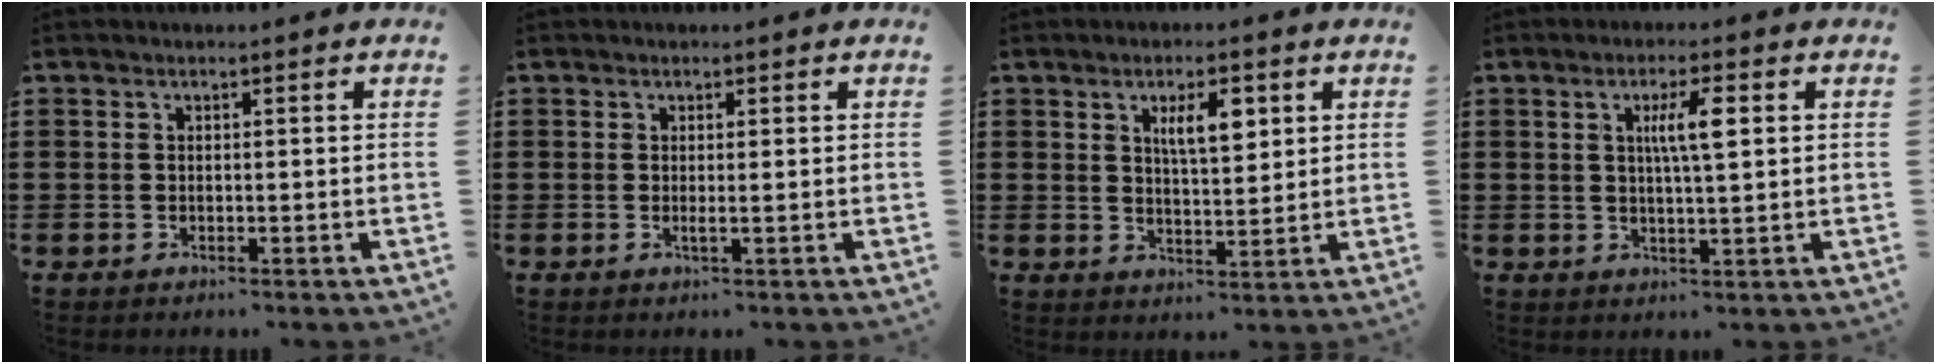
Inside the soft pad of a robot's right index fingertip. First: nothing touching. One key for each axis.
{"total": 0.9, "fx": 0.0, "fy": -0.1, "fz": 0.9, "tx": -0.015, "ty": -0.004, "tz": -0.001}
{"total": 5.6, "fx": 2.3, "fy": 1.9, "fz": 4.7, "tx": -0.082, "ty": 0.002, "tz": 0.035}
{"total": 5.1, "fx": 1.4, "fy": 0.9, "fz": 4.9, "tx": -0.098, "ty": 0.009, "tz": 0.018}